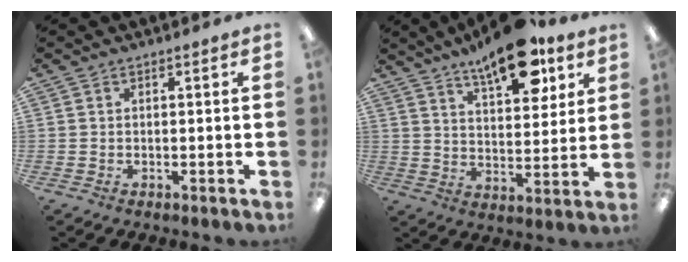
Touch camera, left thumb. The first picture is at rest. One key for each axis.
{"total": 15.1, "fx": 10.4, "fy": 5.9, "fz": 9.3, "tx": -0.132, "ty": -0.049, "tz": 0.173}